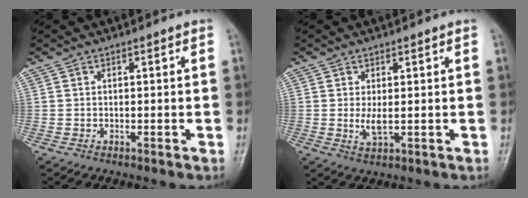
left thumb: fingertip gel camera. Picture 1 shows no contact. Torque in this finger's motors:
{"motor_torque": [0.08, 0.08, 0.00, -0.11, 0.02]}